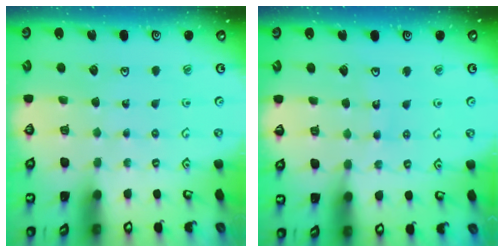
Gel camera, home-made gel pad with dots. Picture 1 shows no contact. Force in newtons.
{"total": 5.1, "press": 5.1, "slide": 0.7}